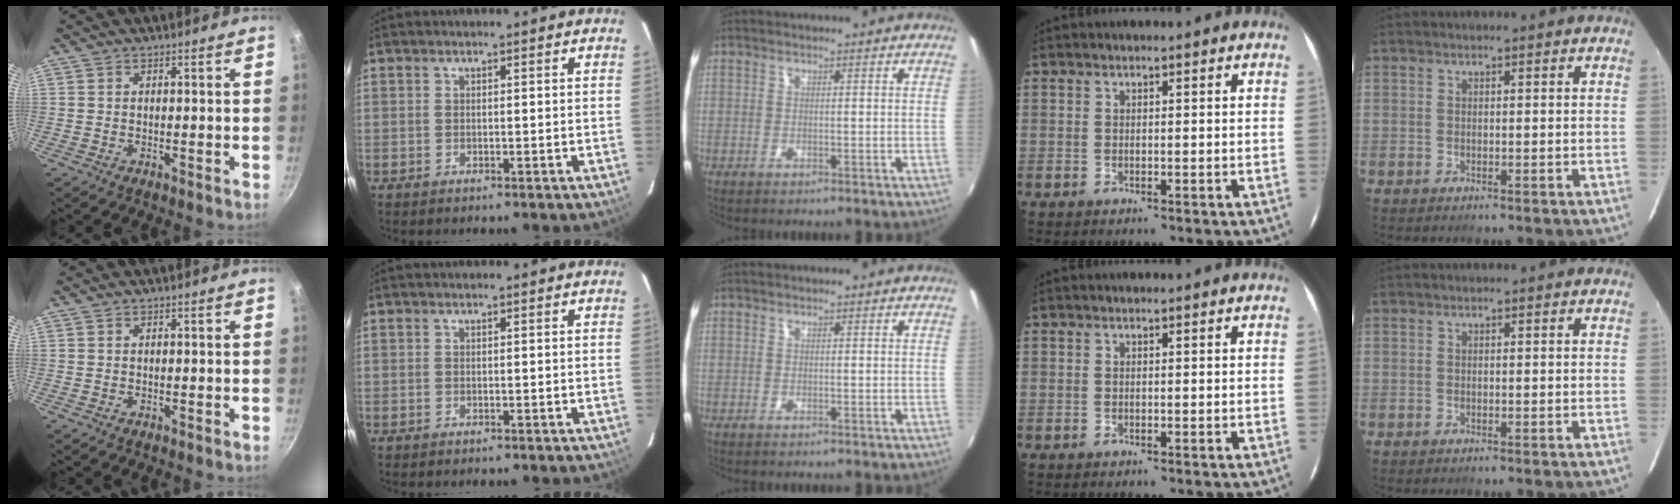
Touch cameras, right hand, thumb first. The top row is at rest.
{}